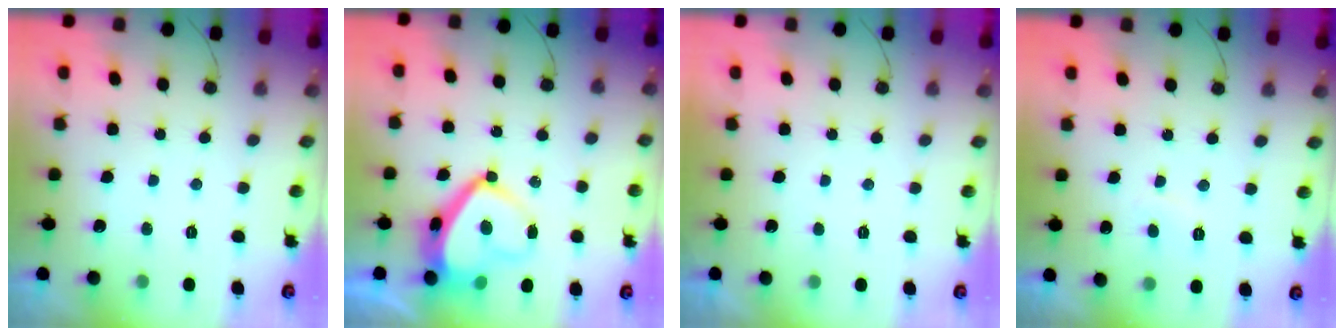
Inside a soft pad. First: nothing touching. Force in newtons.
{"total": 11.7, "press": 11.6, "slide": 1.4}
{"total": 2.3, "press": 2.3, "slide": 0.3}
{"total": 2.0, "press": 1.9, "slide": 0.6}